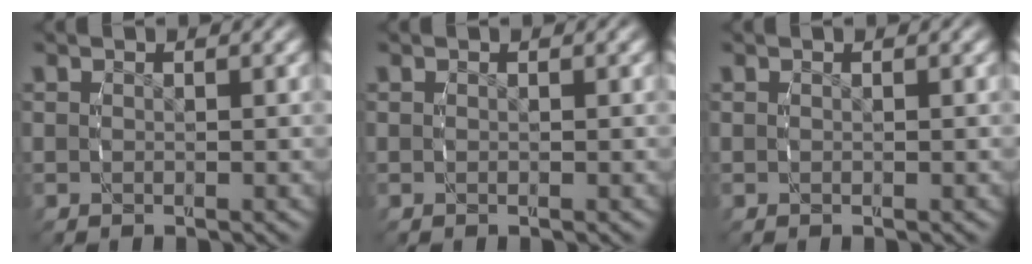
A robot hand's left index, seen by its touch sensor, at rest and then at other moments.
{"total": 0.0}
{"total": 0.0}